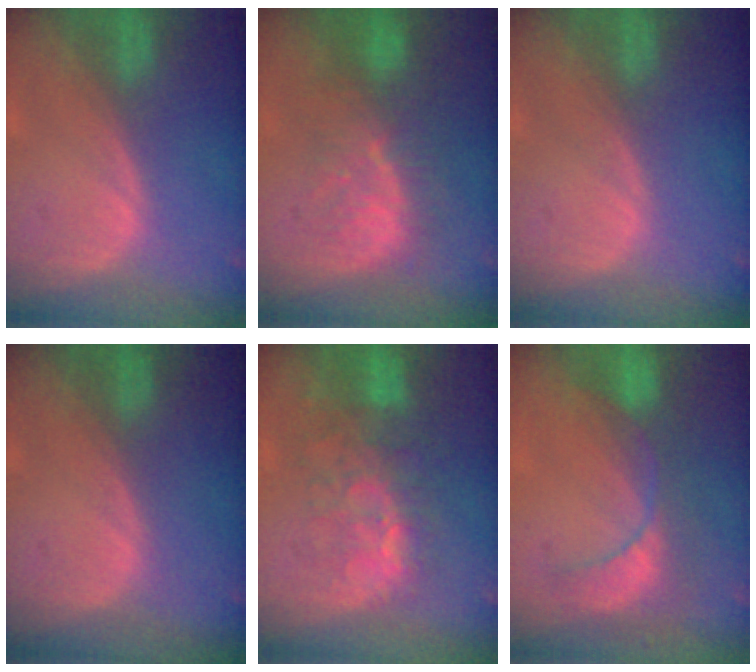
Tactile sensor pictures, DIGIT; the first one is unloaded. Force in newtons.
{"total": 9.0, "press": 8.1, "slide": 3.7}
{"total": 0.0}
{"total": 0.0}
{"total": 10.0, "press": 8.4, "slide": 5.3}
{"total": 8.9, "press": 7.7, "slide": 4.5}